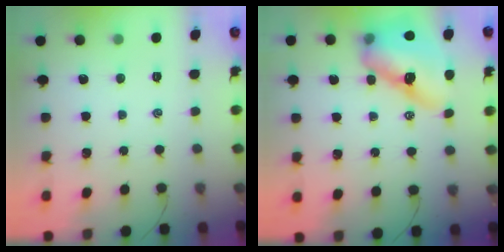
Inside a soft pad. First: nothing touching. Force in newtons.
{"total": 15.3, "press": 14.6, "slide": 4.6}